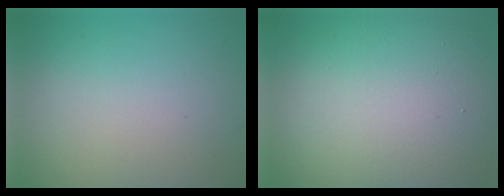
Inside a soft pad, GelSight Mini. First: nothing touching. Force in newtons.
{"total": 14.9, "press": 14.9, "slide": 0.8}